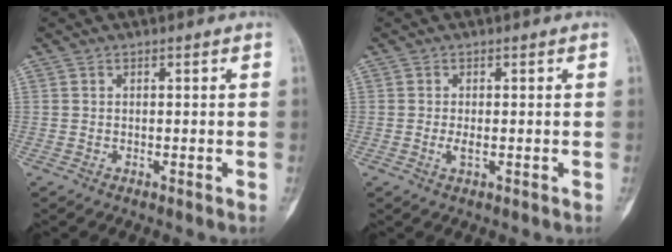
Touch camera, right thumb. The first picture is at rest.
{"total": 1.6, "force": [-0.3, 0.5, 1.5], "torque": [-0.032, -0.004, -0.005]}